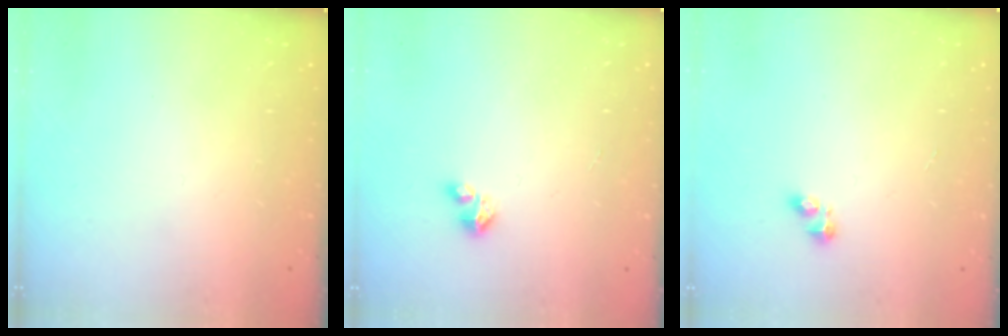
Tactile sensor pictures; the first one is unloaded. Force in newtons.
{"total": 2.1, "press": 2.1, "slide": 0.2}
{"total": 2.5, "press": 2.5, "slide": 0.3}